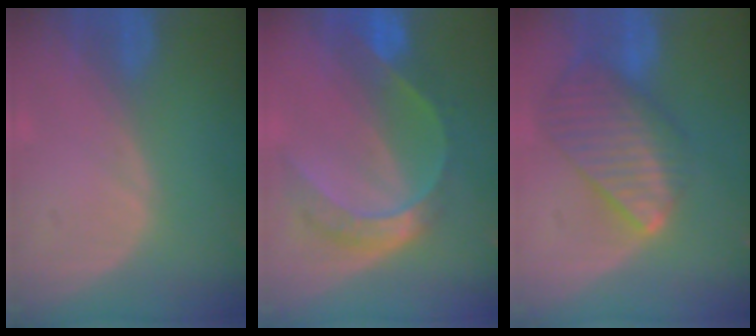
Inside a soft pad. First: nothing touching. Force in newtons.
{"total": 7.9, "press": 6.5, "slide": 4.4}
{"total": 9.6, "press": 8.4, "slide": 4.7}